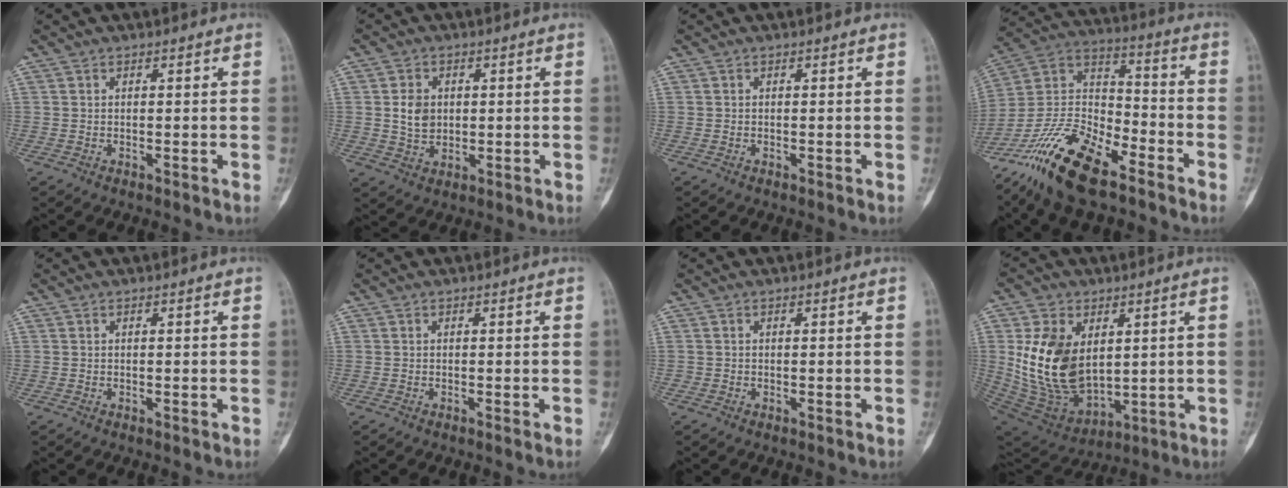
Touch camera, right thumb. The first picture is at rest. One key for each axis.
{"total": 5.4, "fx": 0.7, "fy": 4.3, "fz": 3.3, "tx": -0.043, "ty": -0.006, "tz": 0.018}
{"total": 0.0}
{"total": 19.7, "fx": -13.4, "fy": 7.4, "fz": 12.4, "tx": -0.244, "ty": 0.066, "tz": -0.251}
{"total": 0.0}
{"total": 0.0}
{"total": 0.0}
{"total": 18.1, "fx": 3.1, "fy": 11.8, "fz": 13.3, "tx": -0.229, "ty": -0.024, "tz": 0.084}